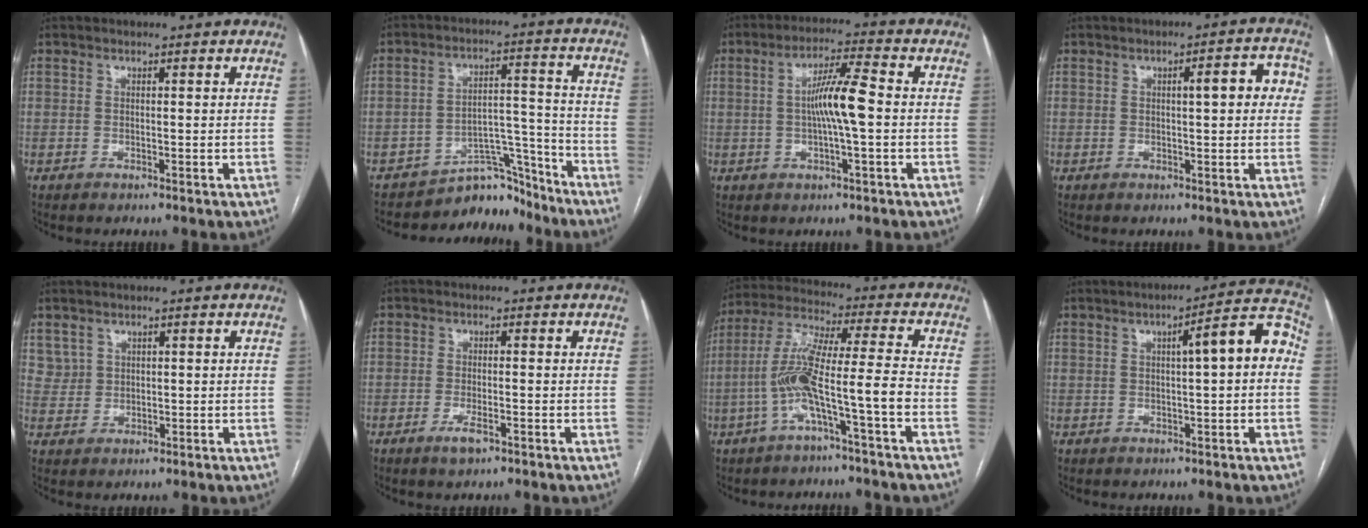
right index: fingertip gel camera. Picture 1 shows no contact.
{"total": 8.1, "force": [-7.6, 2.8, 0.3], "torque": [0.011, 0.068, -0.122]}
{"total": 7.8, "force": [-0.1, 0.4, 7.8], "torque": [-0.145, 0.010, -0.007]}
{"total": 5.6, "force": [1.0, 1.2, 5.4], "torque": [-0.068, 0.019, 0.010]}
{"total": 2.6, "force": [1.5, 2.2, 0.0], "torque": [0.010, 0.005, 0.029]}
{"total": 2.8, "force": [-1.6, 0.7, 2.2], "torque": [-0.042, -0.002, -0.027]}
{"total": 11.2, "force": [-4.0, -0.4, 10.4], "torque": [-0.211, 0.022, -0.076]}
{"total": 8.5, "force": [1.0, 1.2, 8.3], "torque": [-0.107, 0.030, 0.008]}